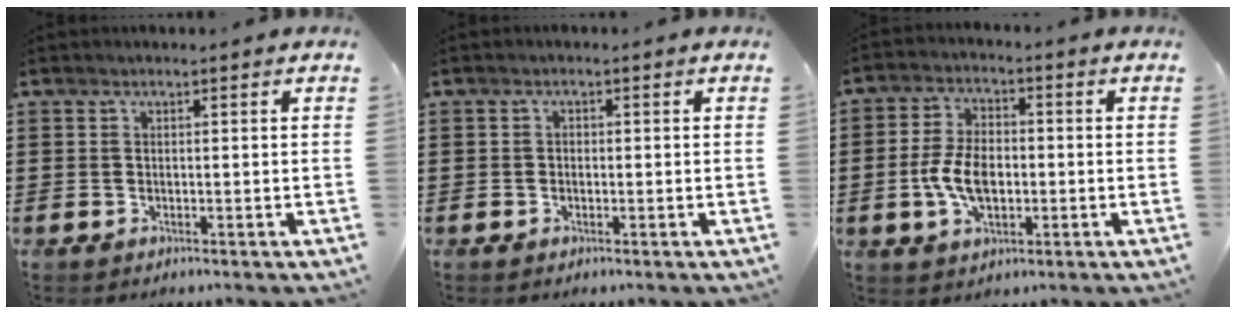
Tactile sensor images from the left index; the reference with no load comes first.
{"total": 0.9, "force": [-0.1, 0.7, 0.5], "torque": [-0.012, 0.003, -0.003]}
{"total": 7.3, "force": [-1.1, 4.2, 5.9], "torque": [-0.131, 0.004, -0.025]}